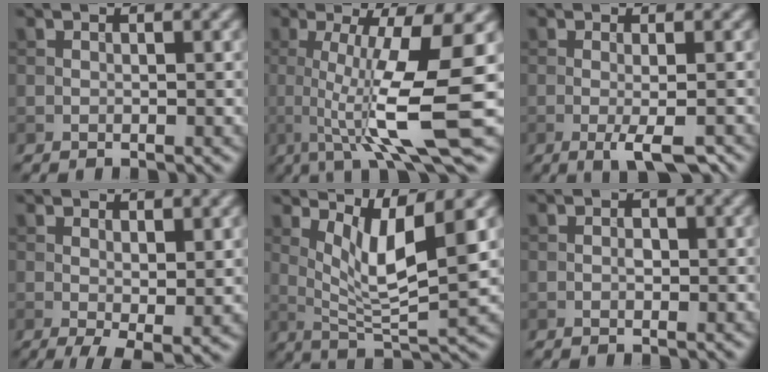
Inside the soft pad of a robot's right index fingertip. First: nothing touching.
{"total": 9.7, "force": [-0.3, 1.8, 9.5], "torque": [-0.144, -0.011, -0.002]}
{"total": 3.5, "force": [-1.2, 0.6, 3.2], "torque": [-0.054, -0.003, -0.021]}
{"total": 3.2, "force": [0.1, 0.9, 3.1], "torque": [-0.051, -0.011, 0.007]}
{"total": 6.4, "force": [2.5, 1.4, 5.8], "torque": [-0.104, -0.013, 0.052]}
{"total": 0.8, "force": [-0.1, 0.5, 0.6], "torque": [-0.010, 0.002, -0.004]}